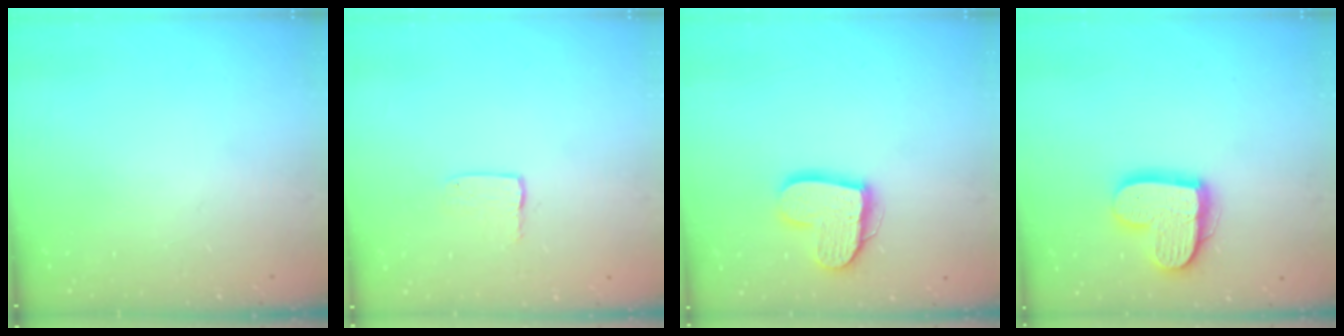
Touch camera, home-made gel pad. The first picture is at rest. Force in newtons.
{"total": 3.4, "press": 3.4, "slide": 0.2}
{"total": 14.0, "press": 13.9, "slide": 1.2}
{"total": 13.9, "press": 13.9, "slide": 1.0}